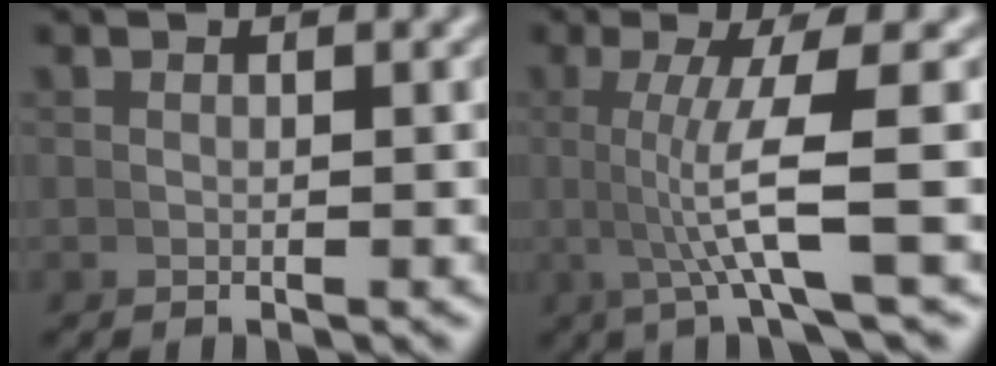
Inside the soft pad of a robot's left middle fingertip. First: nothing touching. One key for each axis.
{"total": 5.0, "fx": 0.0, "fy": -0.5, "fz": 4.9, "tx": -0.091, "ty": -0.006, "tz": 0.004}